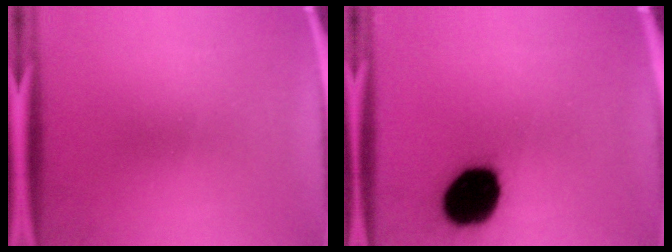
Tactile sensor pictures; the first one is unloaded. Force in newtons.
{"total": 18.9}